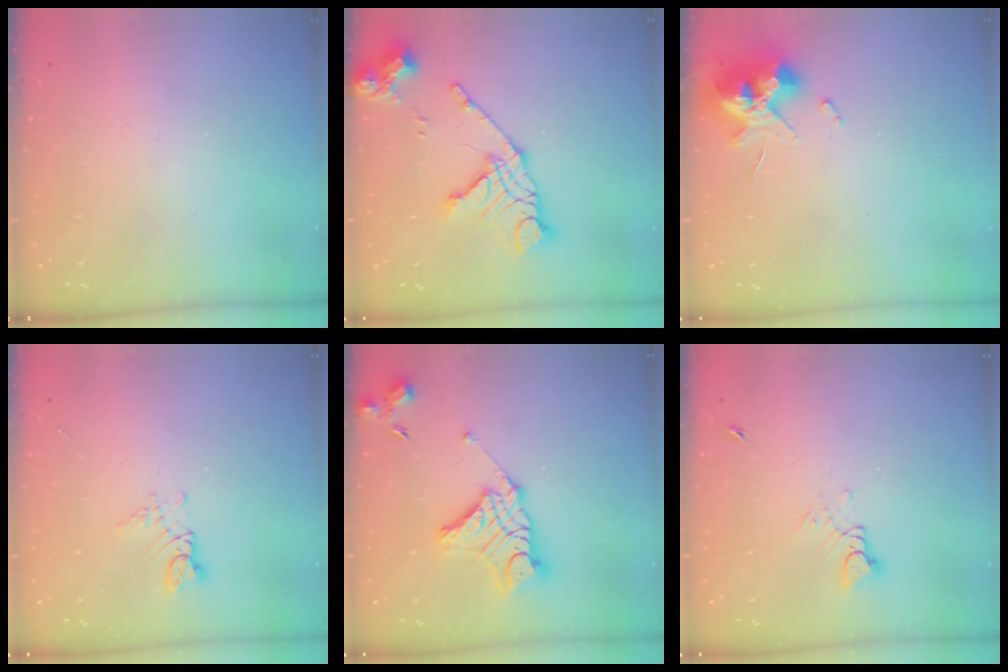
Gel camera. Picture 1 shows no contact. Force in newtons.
{"total": 15.1, "press": 15.1, "slide": 1.6}
{"total": 12.5, "press": 12.4, "slide": 1.4}
{"total": 3.0, "press": 3.0, "slide": 0.3}
{"total": 13.3, "press": 13.3, "slide": 1.2}
{"total": 4.2, "press": 4.2, "slide": 0.2}